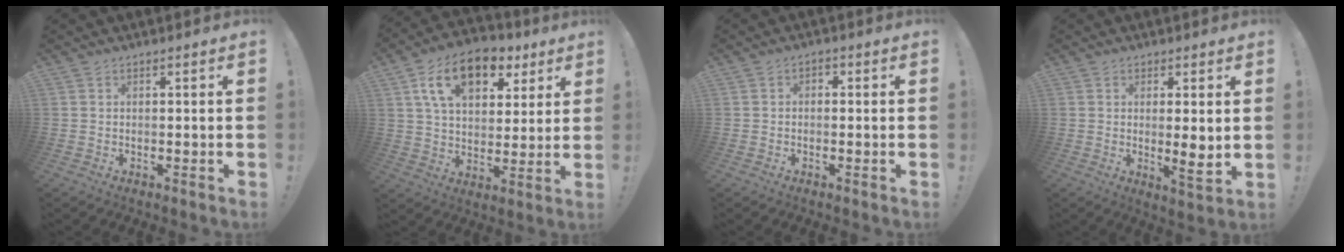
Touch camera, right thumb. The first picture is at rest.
{"total": 16.7, "force": [8.7, 9.9, 10.3], "torque": [-0.166, -0.030, 0.158]}
{"total": 1.5, "force": [-1.1, 0.9, 0.6], "torque": [-0.007, 0.007, -0.020]}
{"total": 5.5, "force": [0.7, 0.8, 5.4], "torque": [-0.062, -0.021, 0.012]}